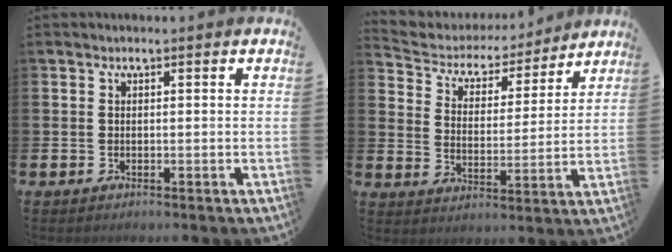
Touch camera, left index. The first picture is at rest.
{"total": 4.6, "force": [4.1, 2.2, 0.6], "torque": [-0.043, -0.034, 0.063]}